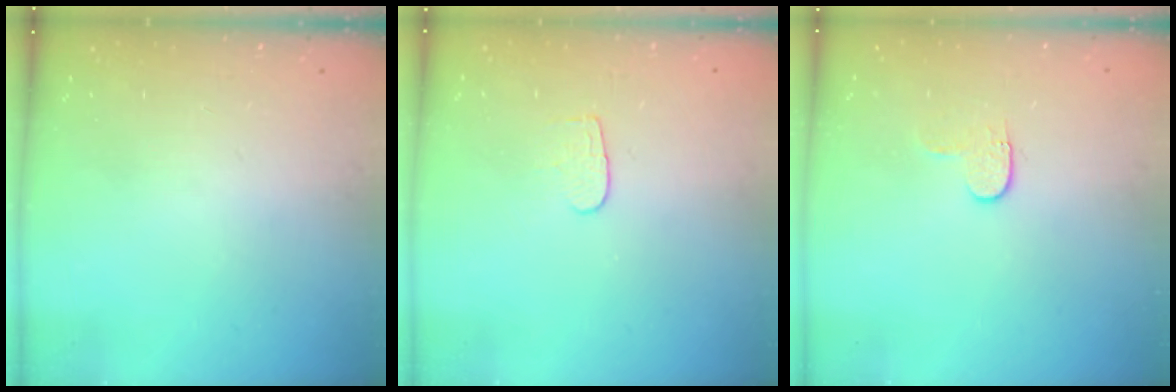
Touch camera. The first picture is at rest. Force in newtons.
{"total": 4.6, "press": 4.6, "slide": 0.2}
{"total": 4.1, "press": 4.1, "slide": 0.4}